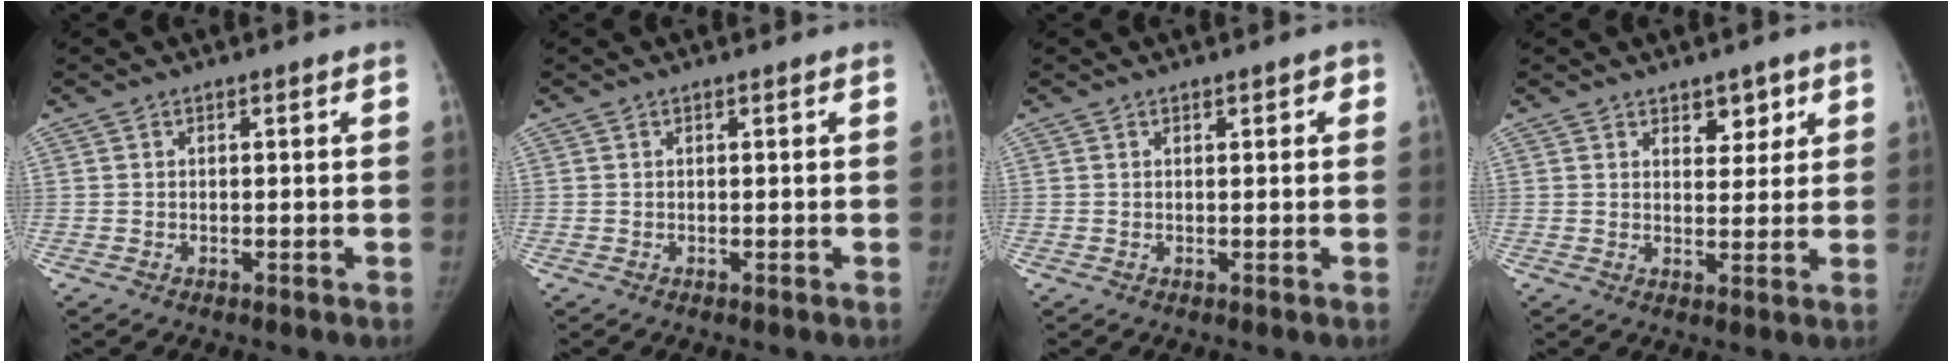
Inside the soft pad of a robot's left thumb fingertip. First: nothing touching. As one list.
[{"total": 0.0}, {"total": 1.4, "force": [0.6, 0.7, 1.0], "torque": [-0.003, 0.001, 0.007]}, {"total": 4.3, "force": [2.6, 2.7, 2.1], "torque": [0.002, -0.017, 0.040]}]